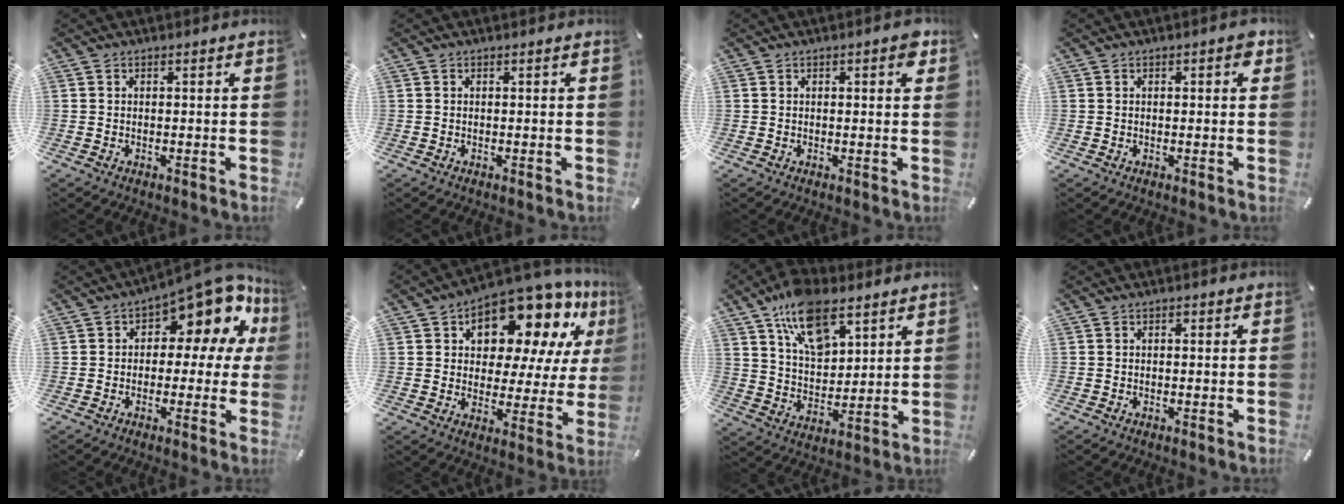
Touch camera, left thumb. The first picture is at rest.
{"total": 0.0}
{"total": 2.5, "force": [0.9, 0.9, 2.2], "torque": [-0.021, -0.005, 0.008]}
{"total": 2.0, "force": [0.6, 0.9, 1.8], "torque": [-0.020, 0.000, 0.004]}
{"total": 13.6, "force": [7.3, 6.7, 9.4], "torque": [-0.123, -0.060, 0.124]}
{"total": 15.7, "force": [10.9, 7.9, 8.0], "torque": [-0.126, -0.091, 0.184]}
{"total": 14.6, "force": [9.0, 7.8, 8.5], "torque": [-0.147, -0.035, 0.164]}
{"total": 0.0}